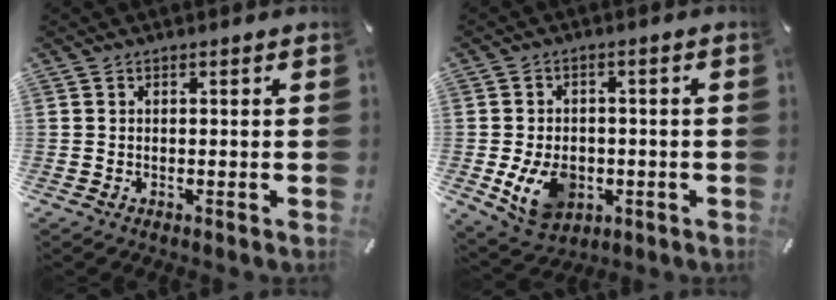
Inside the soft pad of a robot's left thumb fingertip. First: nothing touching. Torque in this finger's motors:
{"motor_torque": [0.94, 2.74, 0.44, -0.21, 0.34]}